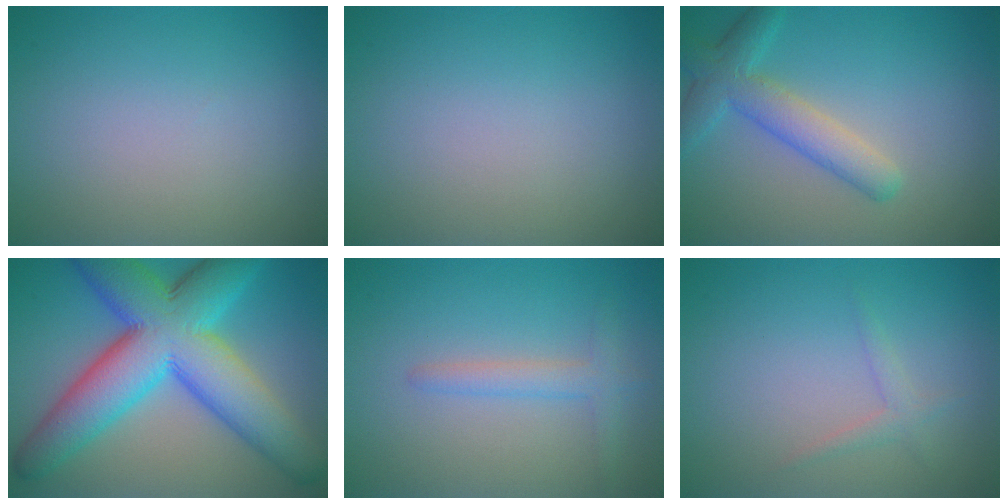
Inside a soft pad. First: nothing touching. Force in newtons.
{"total": 0.0}
{"total": 4.2, "press": 4.2, "slide": 0.1}
{"total": 13.1, "press": 13.1, "slide": 0.1}
{"total": 2.1, "press": 2.1, "slide": 0.2}
{"total": 1.2, "press": 1.1, "slide": 0.1}